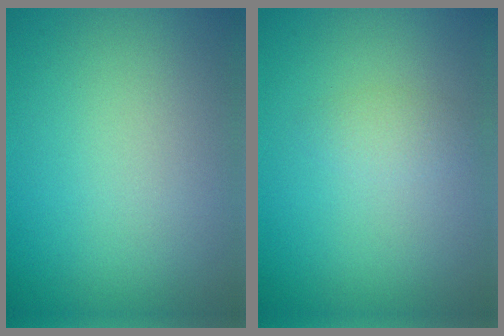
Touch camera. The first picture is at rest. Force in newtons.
{"total": 1.2, "press": 1.2, "slide": 0.1}